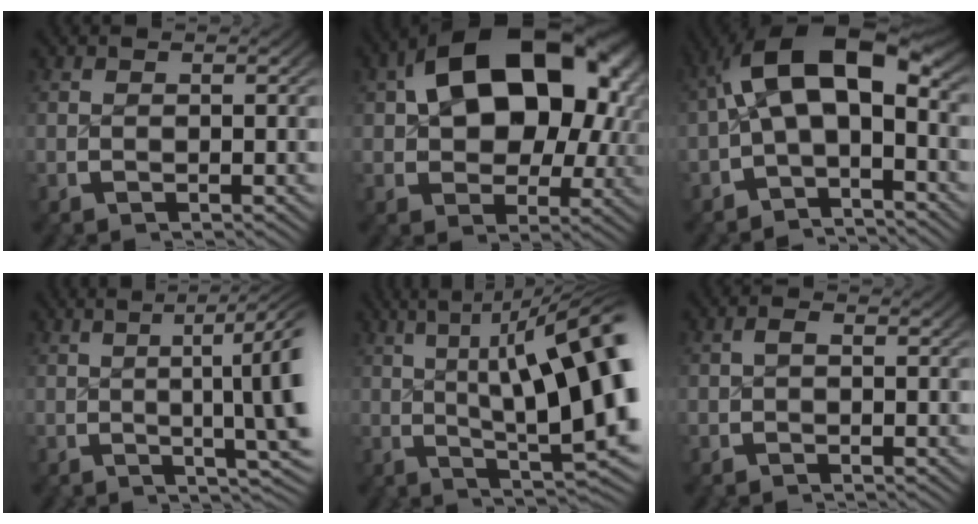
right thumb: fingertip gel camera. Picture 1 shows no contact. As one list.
[{"total": 14.7, "force": [2.6, 9.4, 10.9], "torque": [-0.195, -0.025, 0.063]}, {"total": 9.9, "force": [0.2, 6.0, 7.9], "torque": [-0.144, -0.006, -0.001]}, {"total": 7.9, "force": [1.6, 2.3, 7.4], "torque": [-0.086, 0.014, 0.014]}, {"total": 15.7, "force": [1.9, 7.6, 13.5], "torque": [-0.170, -0.015, 0.031]}, {"total": 0.5, "force": [-0.1, 0.3, 0.4], "torque": [0.000, 0.005, -0.006]}]